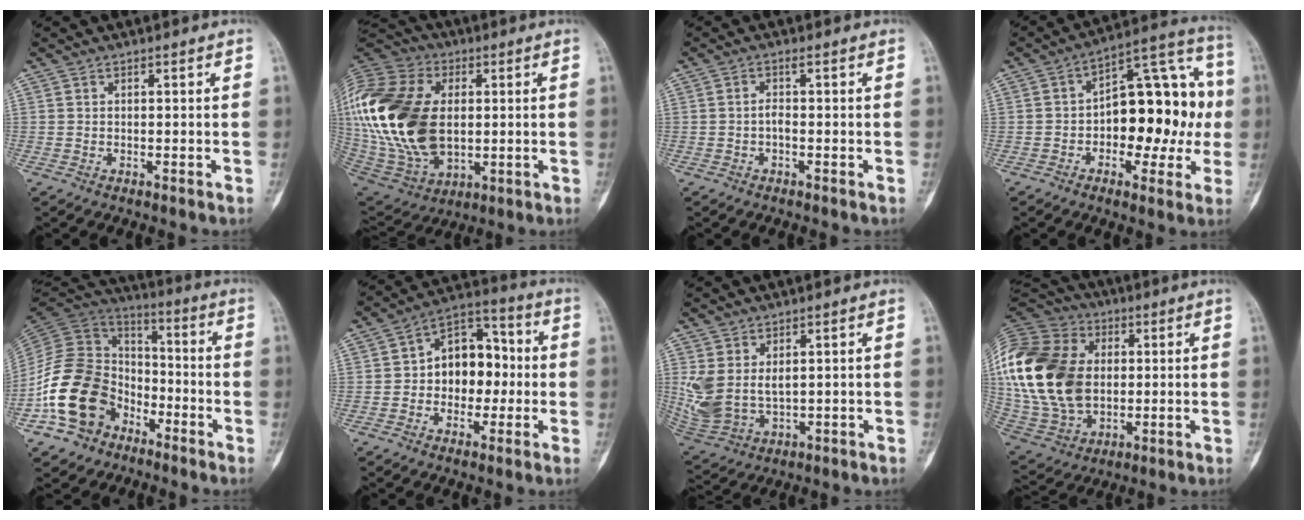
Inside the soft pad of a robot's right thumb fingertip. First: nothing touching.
{"total": 29.3, "force": [1.8, 18.8, 22.5], "torque": [-0.479, -0.007, 0.045]}
{"total": 1.5, "force": [-0.4, 0.5, 1.4], "torque": [-0.025, 0.007, -0.009]}
{"total": 19.1, "force": [-1.3, 10.5, 15.9], "torque": [-0.170, 0.046, -0.023]}
{"total": 18.4, "force": [-8.1, 13.7, 9.3], "torque": [-0.147, 0.074, -0.153]}
{"total": 12.3, "force": [-0.3, 8.9, 8.5], "torque": [-0.076, 0.040, -0.017]}
{"total": 8.7, "force": [2.1, 5.3, 6.5], "torque": [-0.147, -0.013, 0.061]}
{"total": 26.8, "force": [2.3, 19.0, 18.8], "torque": [-0.388, 0.001, 0.051]}